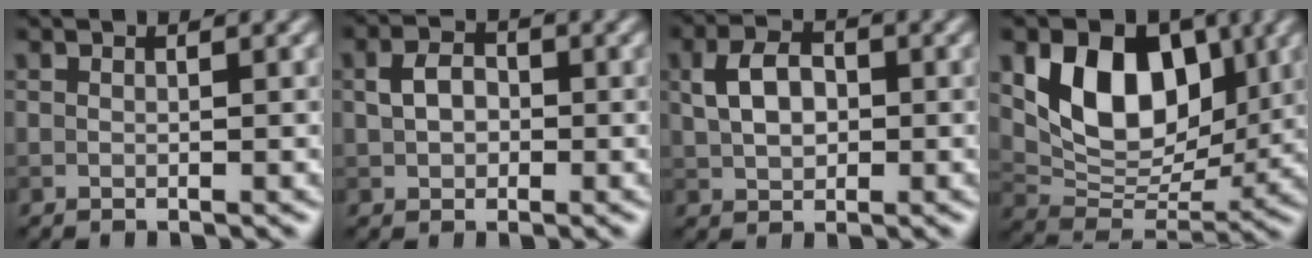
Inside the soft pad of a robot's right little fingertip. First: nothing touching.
{"total": 2.6, "force": [0.1, 2.0, 1.6], "torque": [-0.036, 0.004, -0.001]}
{"total": 4.0, "force": [0.6, 2.8, 2.9], "torque": [-0.057, 0.006, 0.007]}
{"total": 8.9, "force": [2.6, 6.0, 5.9], "torque": [-0.096, -0.013, 0.046]}